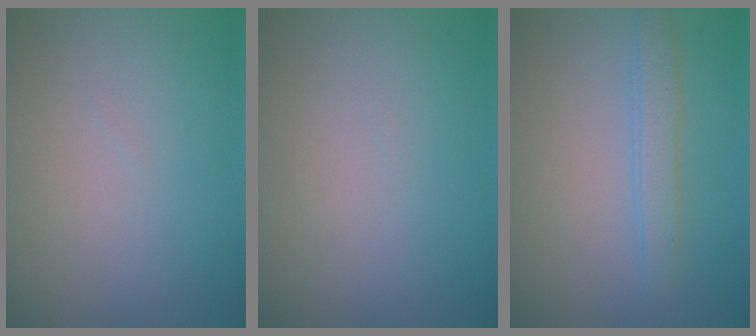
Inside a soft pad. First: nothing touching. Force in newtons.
{"total": 0.0}
{"total": 2.2, "press": 2.2, "slide": 0.1}